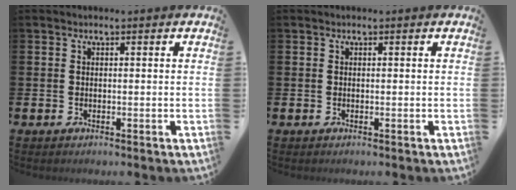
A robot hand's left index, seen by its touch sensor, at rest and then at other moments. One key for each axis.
{"total": 0.0}